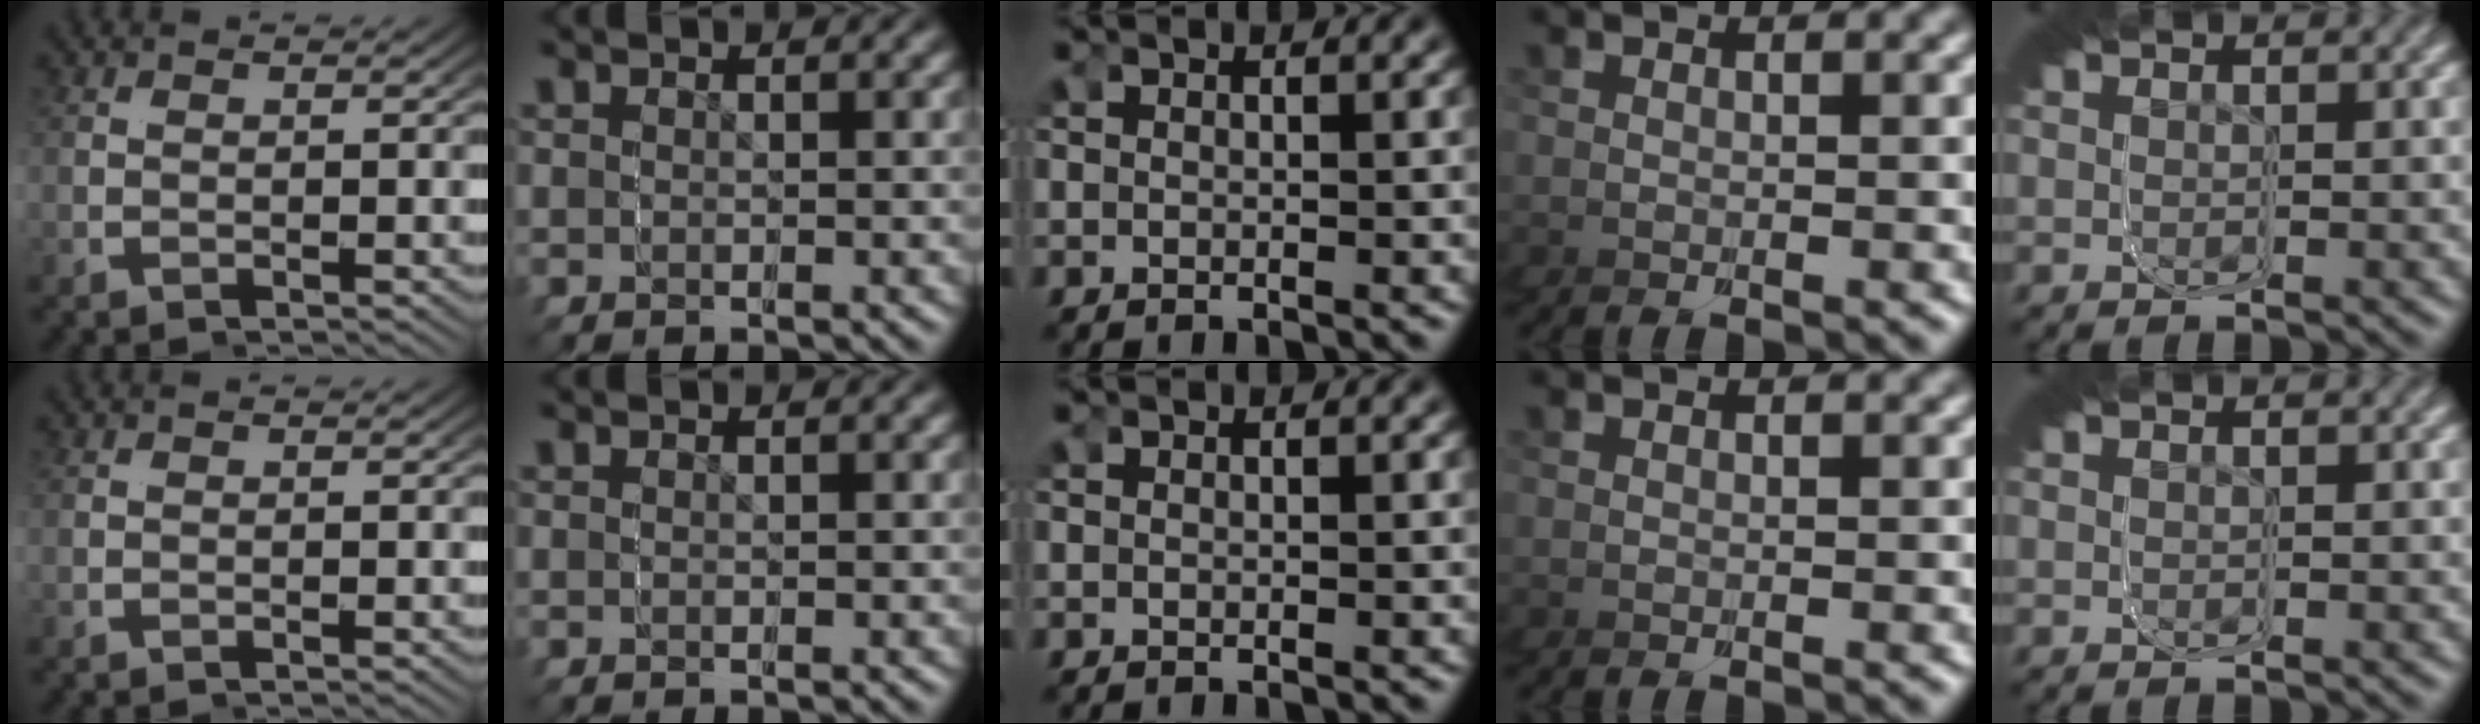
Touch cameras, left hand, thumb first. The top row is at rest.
{}